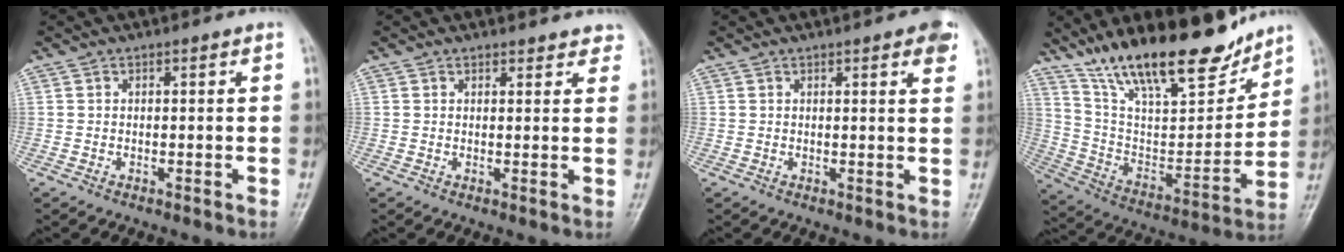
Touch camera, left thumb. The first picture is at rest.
{"total": 3.9, "force": [3.5, 1.5, 0.5], "torque": [0.029, -0.014, 0.026]}
{"total": 4.6, "force": [2.6, 1.1, 3.7], "torque": [-0.031, -0.003, 0.025]}
{"total": 23.3, "force": [17.5, 7.2, 13.6], "torque": [-0.185, -0.079, 0.304]}